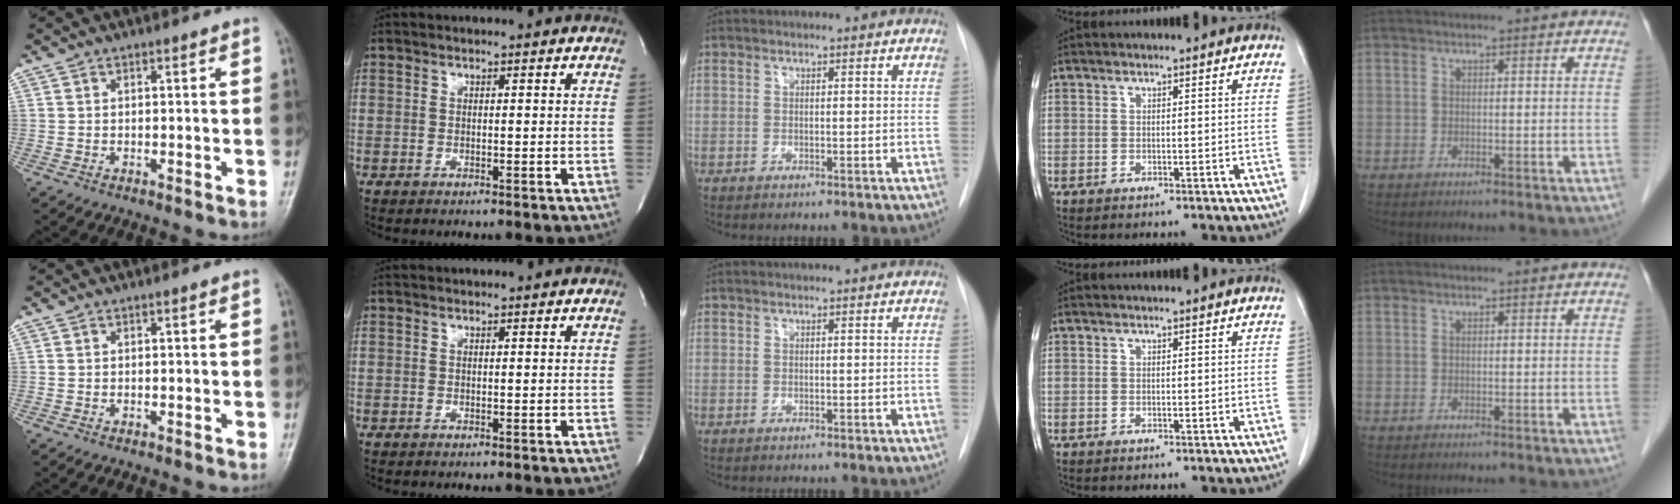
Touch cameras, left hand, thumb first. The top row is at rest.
{}